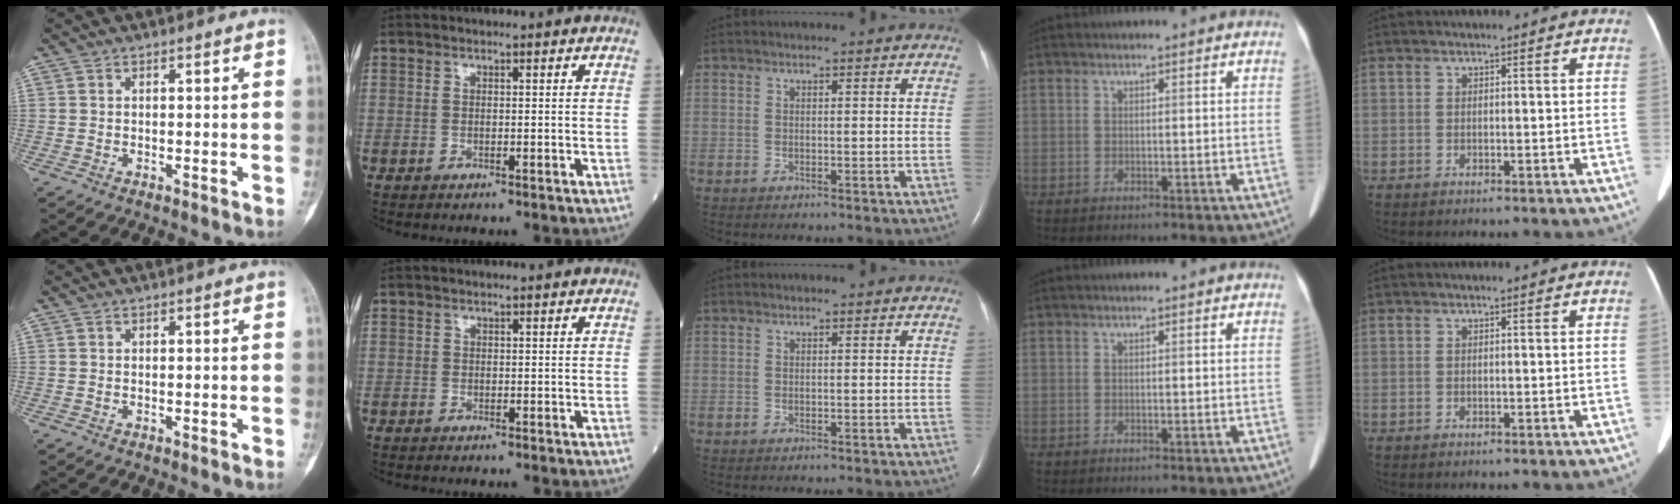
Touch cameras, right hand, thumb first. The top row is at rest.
{}